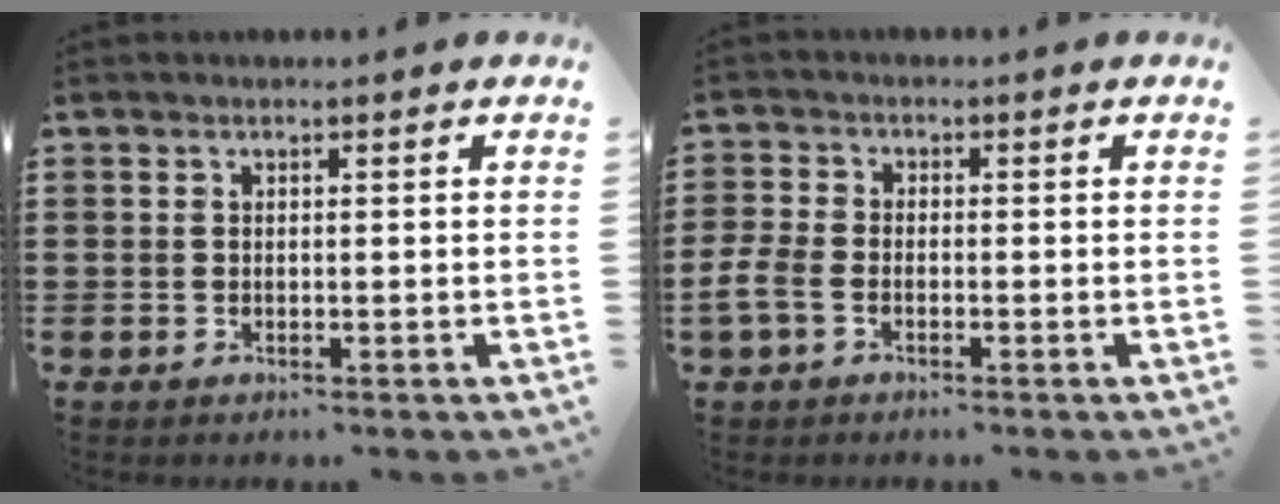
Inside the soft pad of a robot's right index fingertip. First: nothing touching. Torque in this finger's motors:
{"motor_torque": [1.07, 1.06, 0.39, 0.08]}